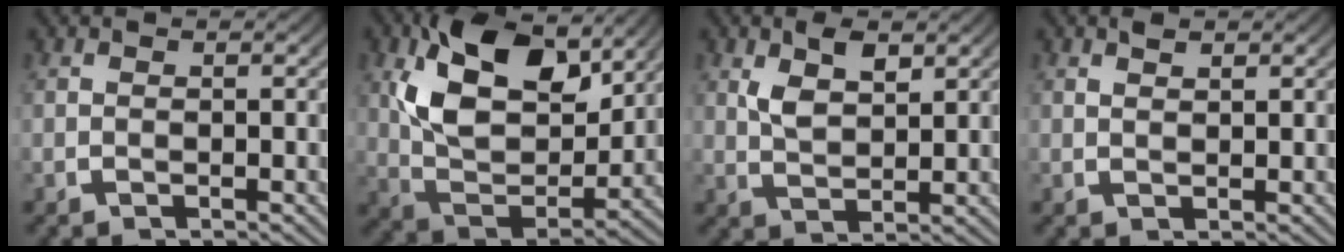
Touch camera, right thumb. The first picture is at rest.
{"total": 13.3, "force": [3.2, 8.3, 9.8], "torque": [-0.210, -0.029, 0.063]}
{"total": 3.5, "force": [2.0, 1.5, 2.5], "torque": [-0.044, -0.002, 0.047]}
{"total": 1.0, "force": [0.9, 0.2, 0.4], "torque": [0.000, 0.000, 0.021]}